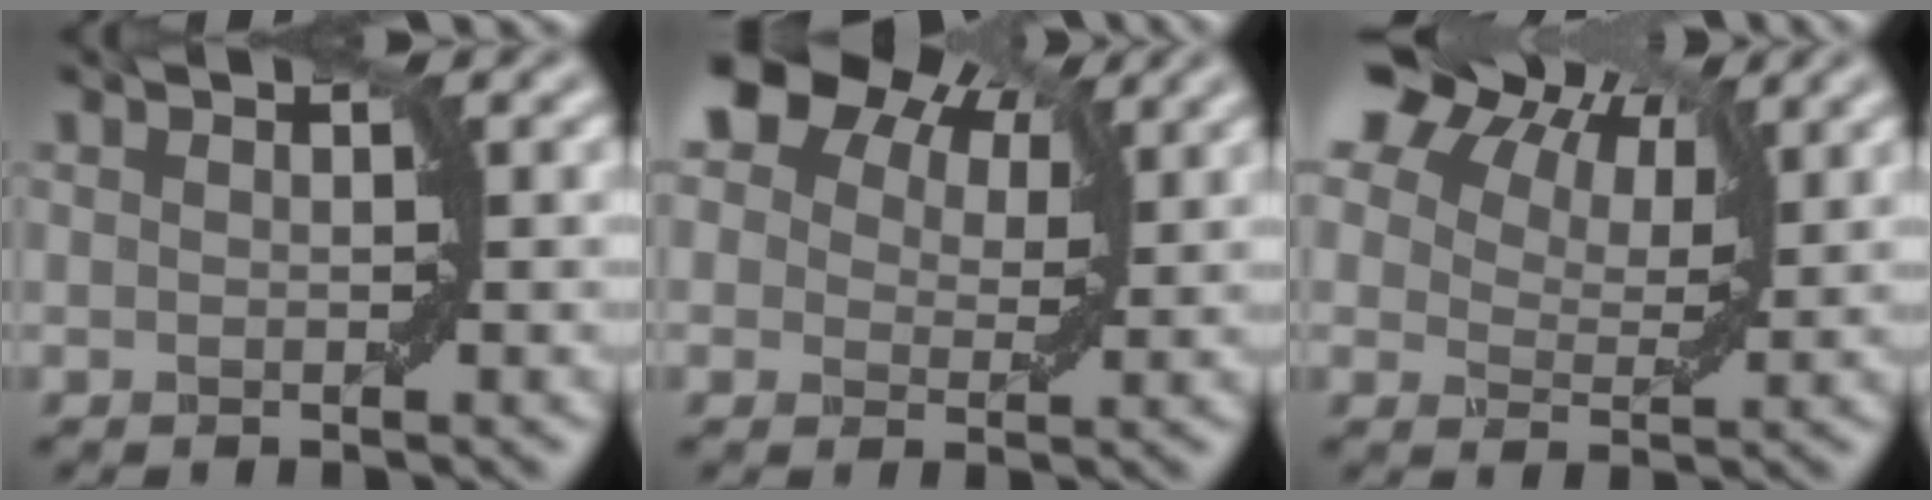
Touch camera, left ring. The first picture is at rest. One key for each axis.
{"total": 9.4, "fx": 5.4, "fy": 5.7, "fz": 5.2, "tx": -0.087, "ty": 0.028, "tz": 0.075}
{"total": 11.4, "fx": 6.7, "fy": 6.7, "fz": 6.3, "tx": -0.124, "ty": 0.039, "tz": 0.101}